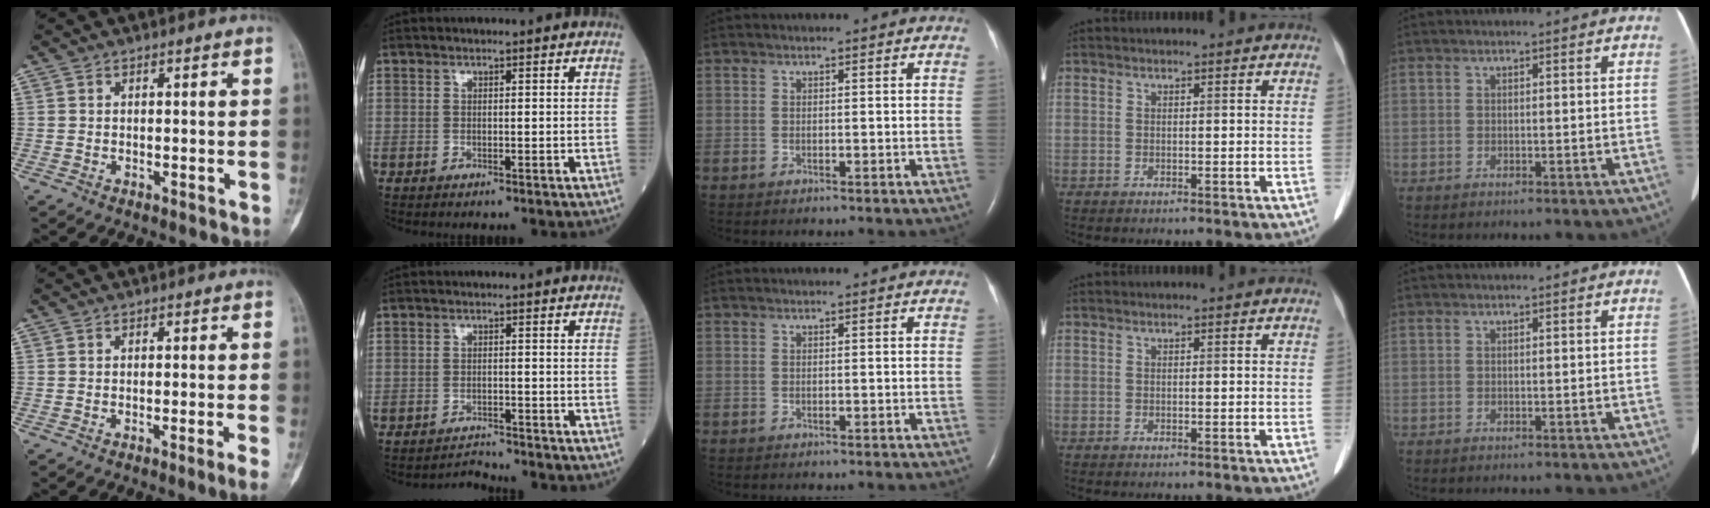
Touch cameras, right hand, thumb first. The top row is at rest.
{"thumb": {"total": 1.9, "force": [-1.0, -0.6, 1.5], "torque": [-0.032, -0.001, -0.016]}, "index": {"total": 2.1, "force": [-1.8, -0.5, -0.8], "torque": [0.016, -0.011, -0.027]}}